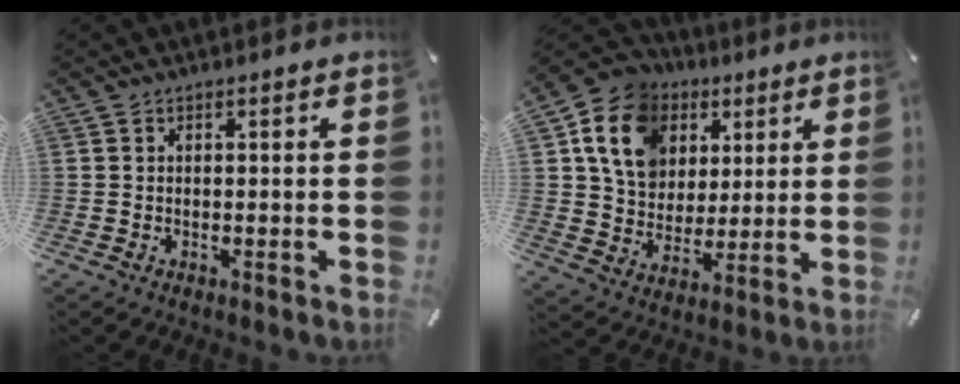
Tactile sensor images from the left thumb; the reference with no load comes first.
{"total": 14.8, "force": [5.5, 12.4, 5.8], "torque": [-0.119, -0.012, 0.109]}